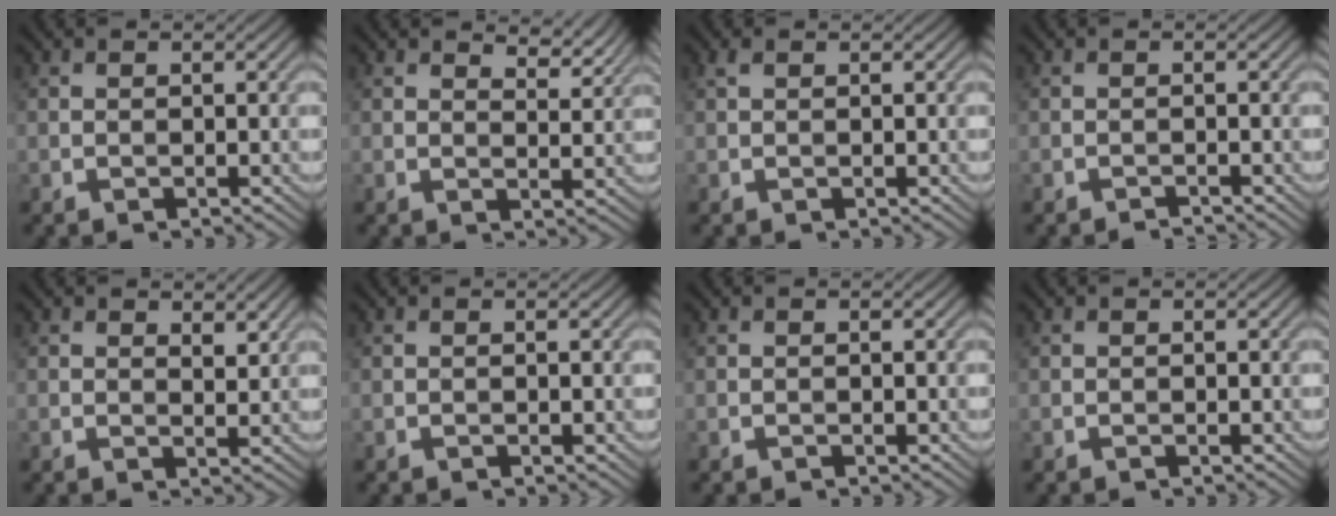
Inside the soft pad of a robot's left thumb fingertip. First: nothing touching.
{"total": 4.5, "force": [3.7, 1.6, 2.1], "torque": [-0.039, -0.004, 0.059]}
{"total": 1.1, "force": [0.7, 0.4, 0.8], "torque": [-0.021, 0.004, 0.014]}
{"total": 0.8, "force": [-0.7, -0.3, 0.0], "torque": [-0.001, 0.006, -0.016]}
{"total": 2.6, "force": [1.8, 1.0, 1.7], "torque": [-0.028, -0.005, 0.033]}
{"total": 0.0}
{"total": 0.0}
{"total": 0.0}